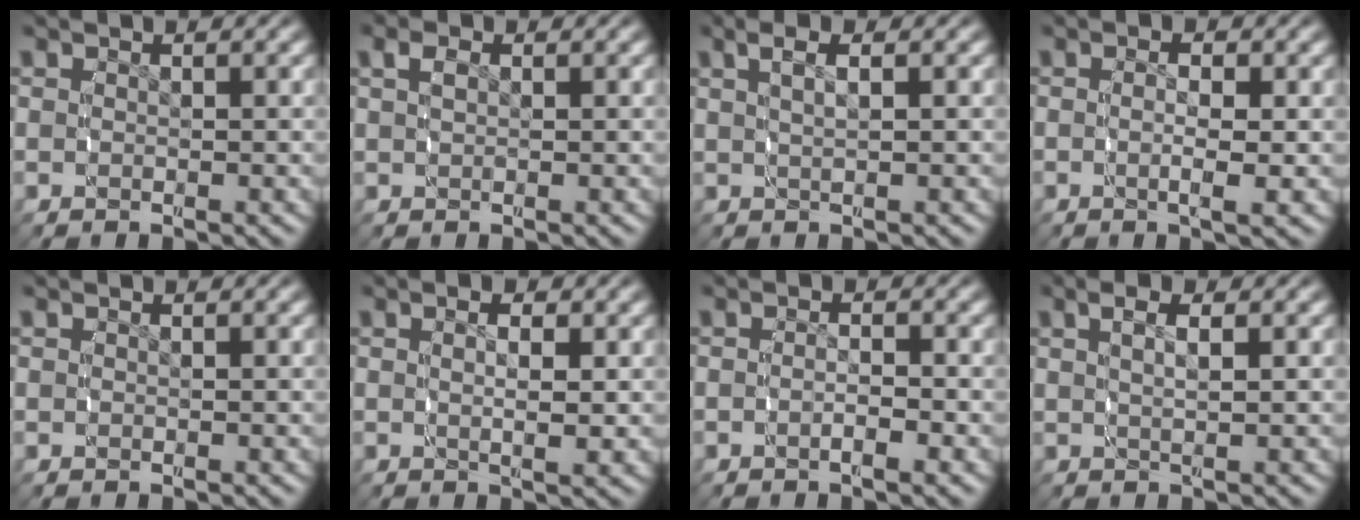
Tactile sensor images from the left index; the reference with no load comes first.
{"total": 1.0, "force": [0.5, 0.2, 0.8], "torque": [-0.017, -0.003, 0.017]}
{"total": 3.2, "force": [1.7, 0.9, 2.5], "torque": [-0.029, 0.015, 0.026]}
{"total": 2.6, "force": [-0.4, 0.2, 2.6], "torque": [-0.037, -0.008, -0.004]}
{"total": 0.0}
{"total": 2.6, "force": [0.7, 0.4, 2.5], "torque": [-0.029, -0.003, 0.012]}
{"total": 1.6, "force": [-1.0, 0.2, 1.3], "torque": [-0.025, -0.003, -0.017]}
{"total": 3.3, "force": [1.6, 1.0, 2.7], "torque": [-0.026, 0.014, 0.023]}